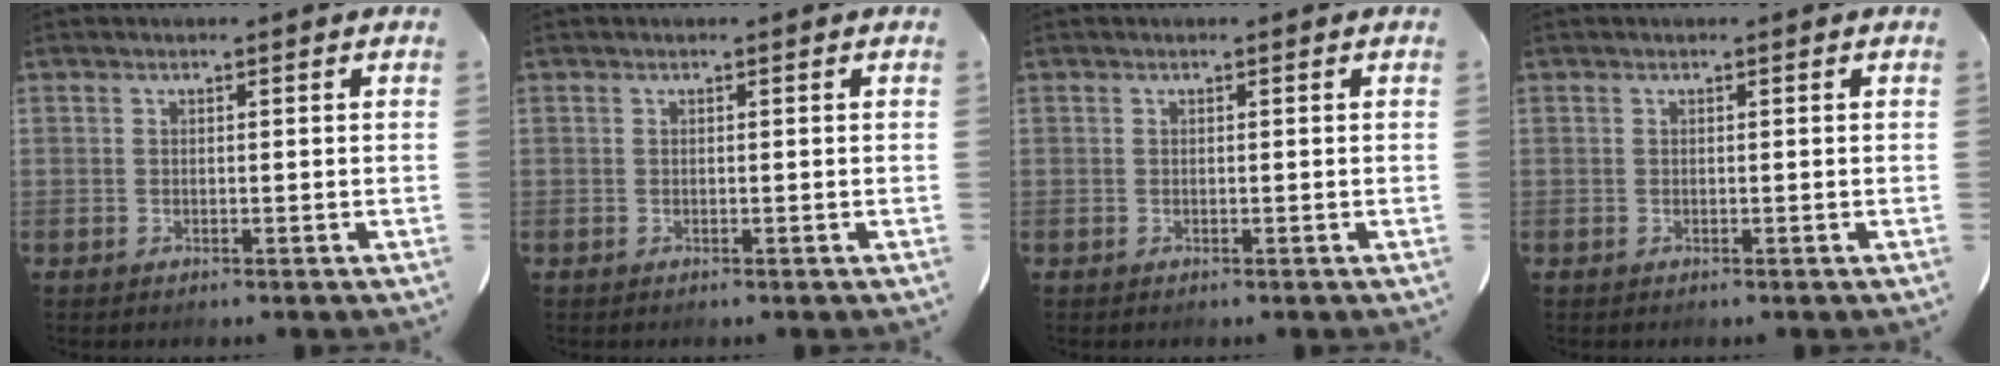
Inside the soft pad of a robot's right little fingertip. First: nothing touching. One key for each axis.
{"total": 0.0}
{"total": 0.0}
{"total": 0.0}